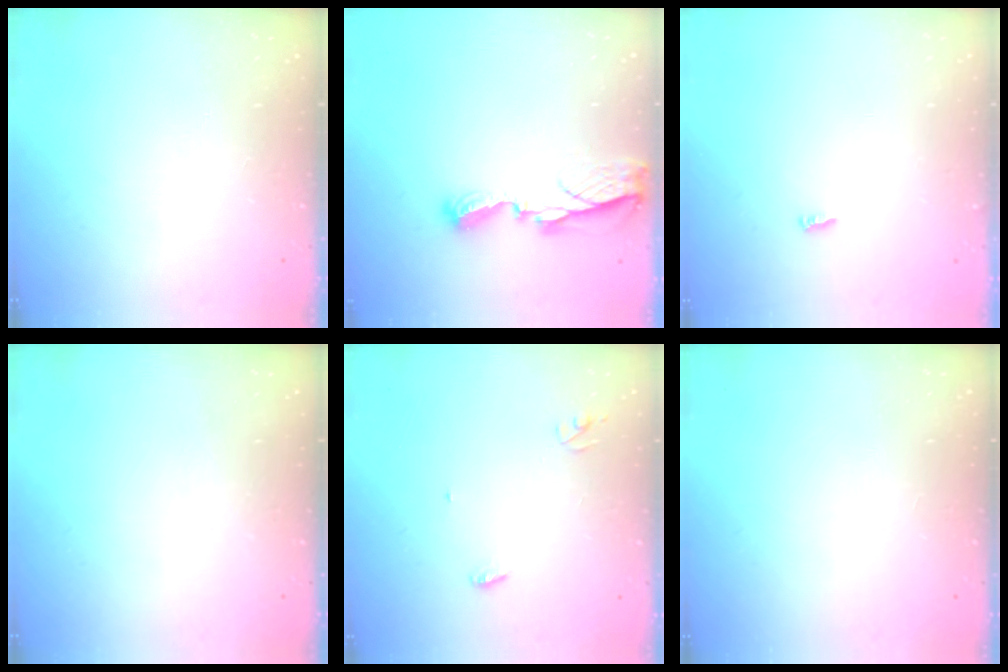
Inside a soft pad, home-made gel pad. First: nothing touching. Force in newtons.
{"total": 6.7, "press": 6.7, "slide": 0.2}
{"total": 3.0, "press": 3.0, "slide": 0.0}
{"total": 0.0}
{"total": 3.3, "press": 3.2, "slide": 0.3}
{"total": 1.1, "press": 0.8, "slide": 0.7}